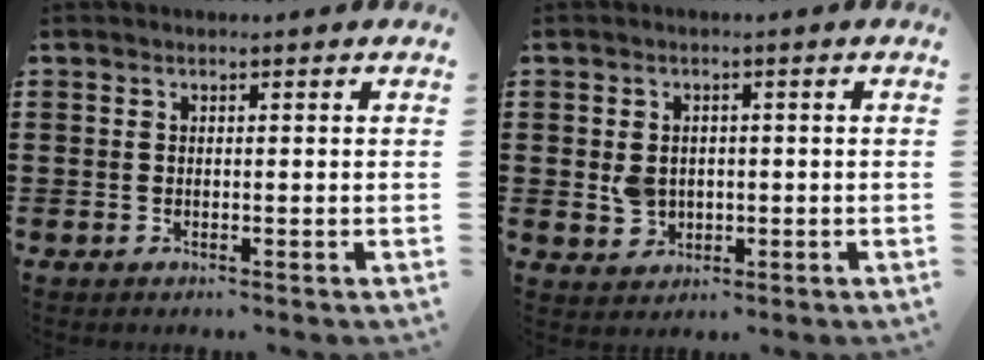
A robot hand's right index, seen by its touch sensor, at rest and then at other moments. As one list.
[{"total": 3.2, "force": [0.0, 2.7, 1.7], "torque": [-0.040, 0.009, -0.002]}]